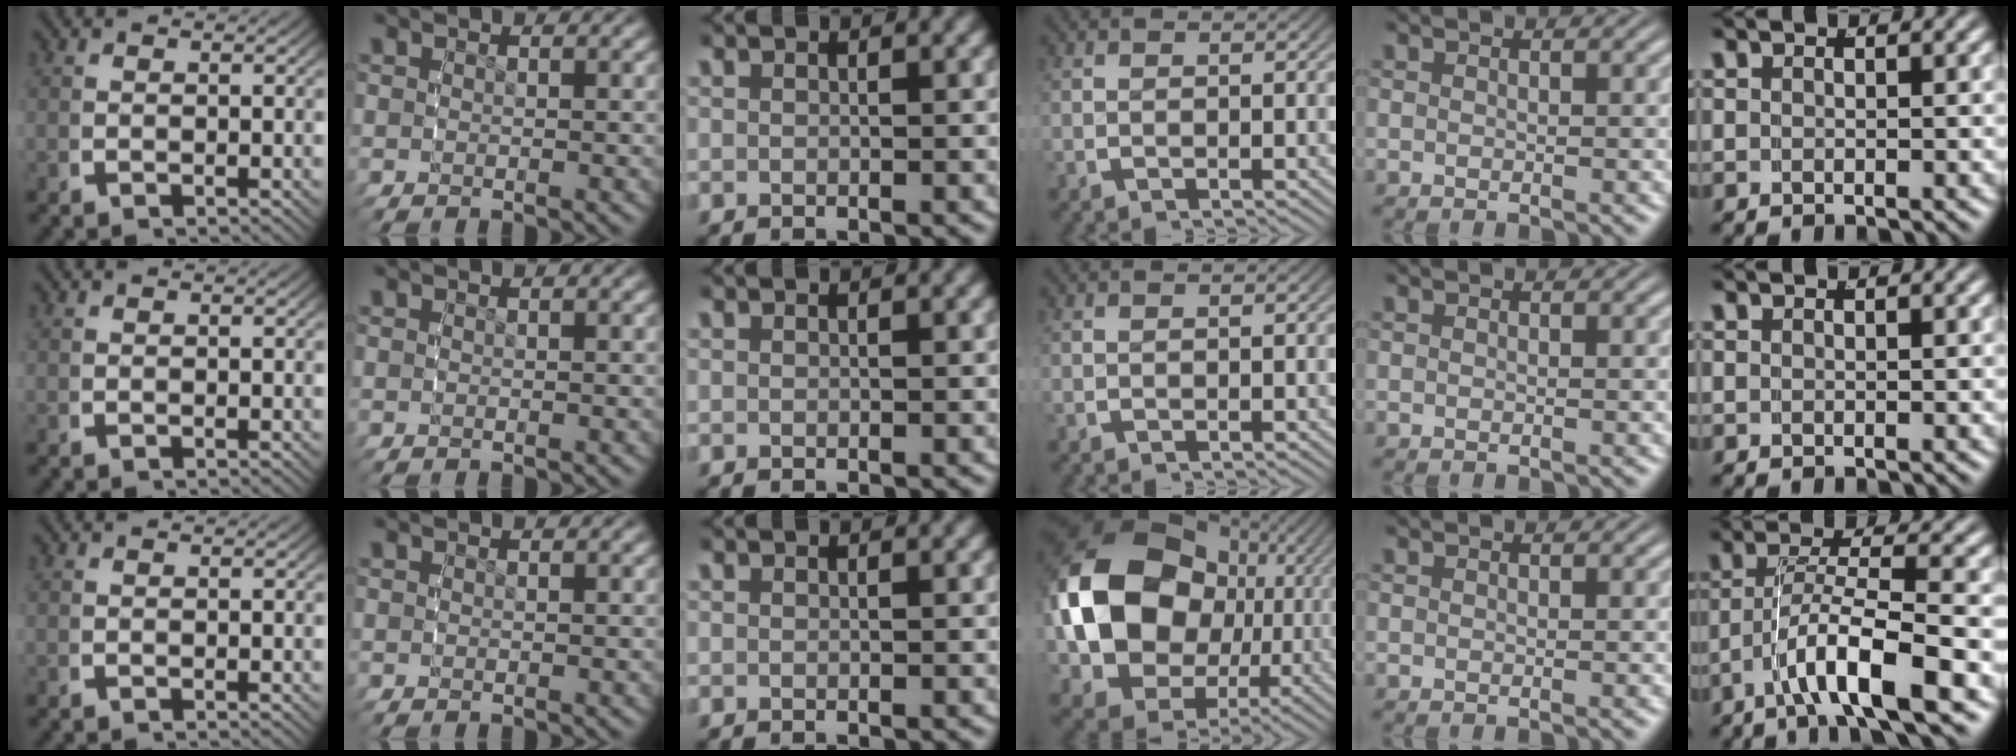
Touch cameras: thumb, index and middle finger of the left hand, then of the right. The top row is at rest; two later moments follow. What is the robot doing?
{"motion": "grasp_and_lifting", "object": "bowl"}